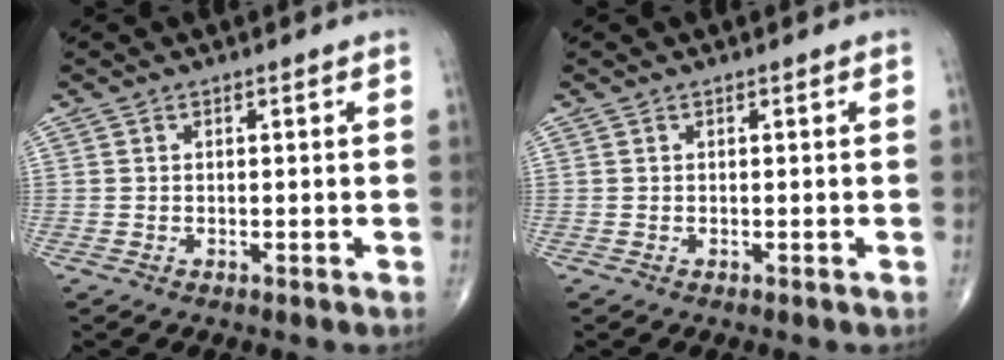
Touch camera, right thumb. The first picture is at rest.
{"total": 0.0}